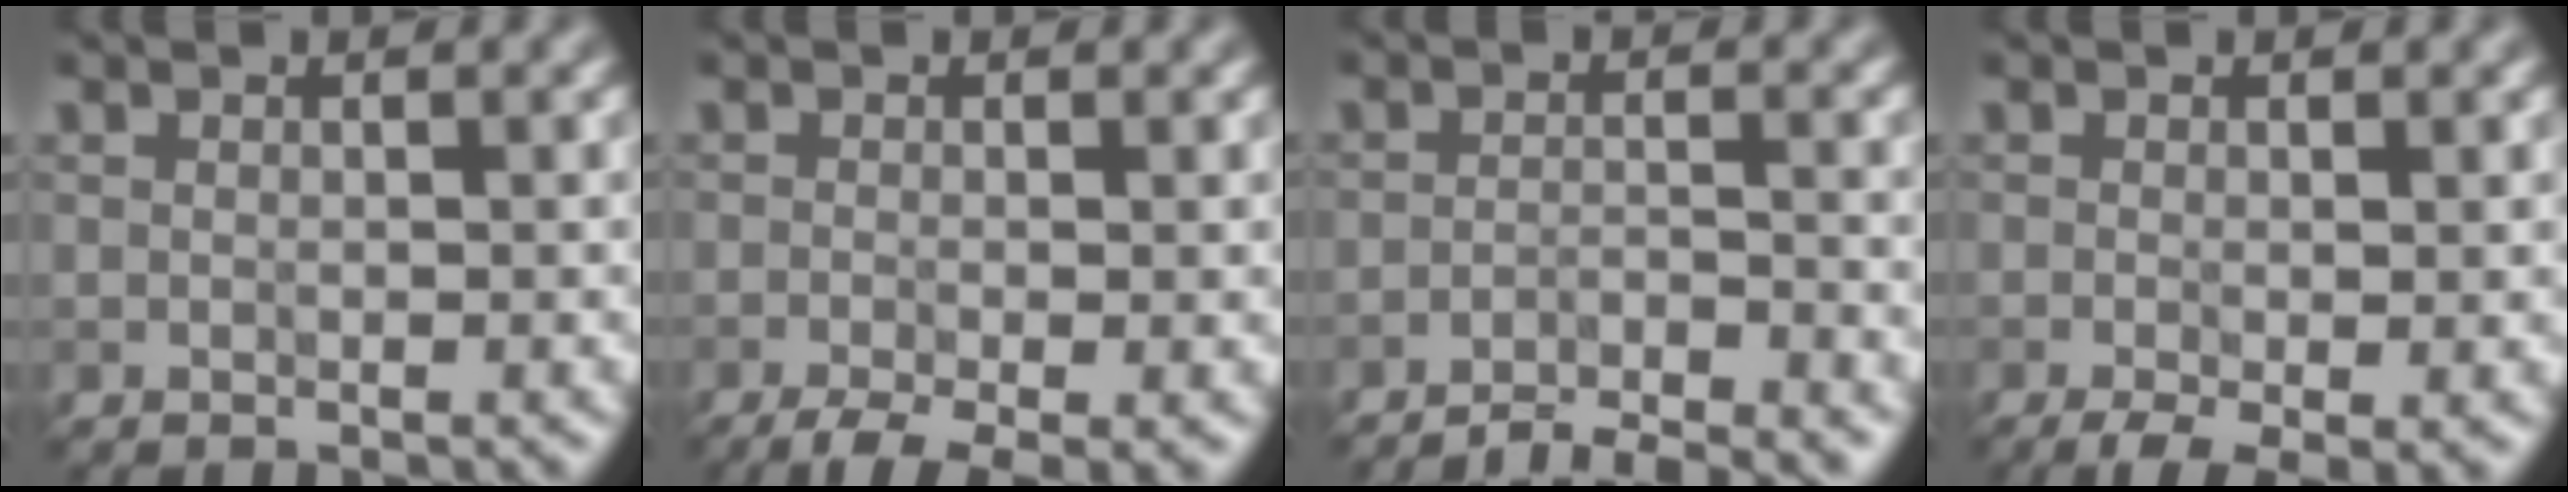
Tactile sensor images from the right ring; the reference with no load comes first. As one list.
[{"total": 4.6, "force": [-2.6, 1.2, 3.6], "torque": [-0.057, -0.010, -0.046]}, {"total": 4.6, "force": [-4.2, 0.5, 1.7], "torque": [-0.023, 0.002, -0.077]}, {"total": 3.4, "force": [-1.4, 0.9, 3.0], "torque": [-0.052, -0.009, -0.023]}]